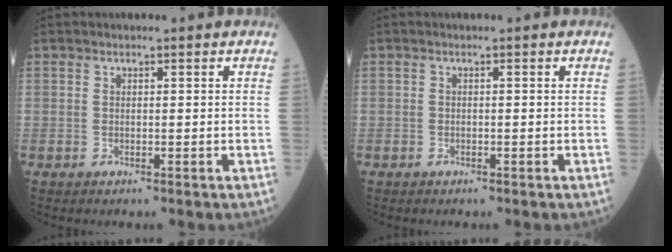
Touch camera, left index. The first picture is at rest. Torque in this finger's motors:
{"motor_torque": [-0.03, 0.03, -0.01, 0.00]}